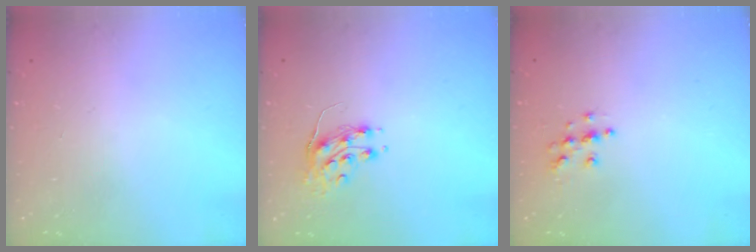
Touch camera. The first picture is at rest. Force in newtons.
{"total": 8.9, "press": 8.9, "slide": 0.3}
{"total": 5.6, "press": 5.6, "slide": 0.2}